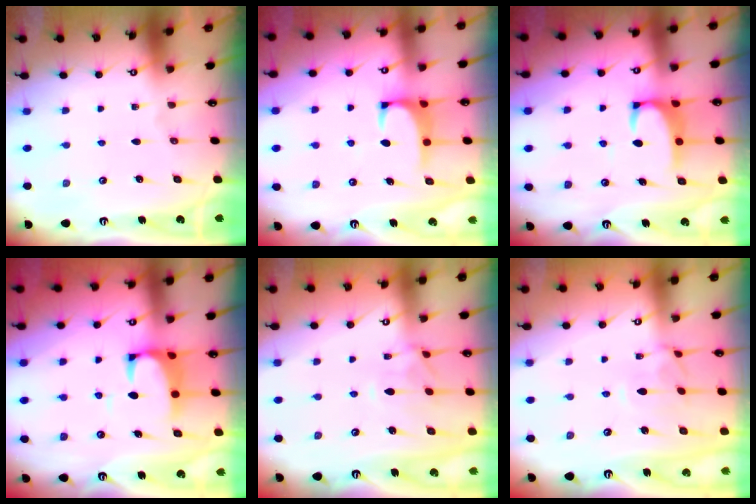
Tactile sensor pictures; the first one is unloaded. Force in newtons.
{"total": 1.2, "press": 1.1, "slide": 0.5}
{"total": 3.0, "press": 2.9, "slide": 0.8}
{"total": 2.5, "press": 2.3, "slide": 1.1}
{"total": 1.4, "press": 1.1, "slide": 0.9}
{"total": 2.2, "press": 2.1, "slide": 0.5}